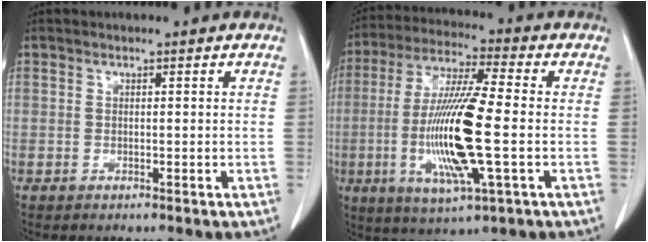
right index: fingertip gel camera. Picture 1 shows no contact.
{"total": 16.0, "force": [-2.5, 1.5, 15.7], "torque": [-0.319, -0.015, -0.047]}